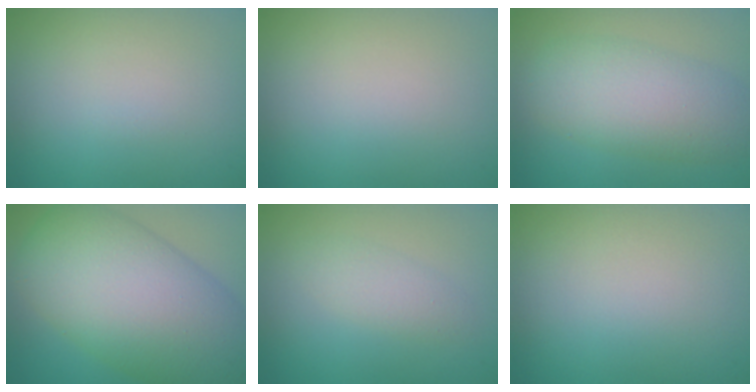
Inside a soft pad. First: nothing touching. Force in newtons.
{"total": 0.0}
{"total": 6.6, "press": 6.6, "slide": 0.1}
{"total": 14.0, "press": 14.0, "slide": 0.3}
{"total": 1.9, "press": 1.9, "slide": 0.1}
{"total": 0.0}